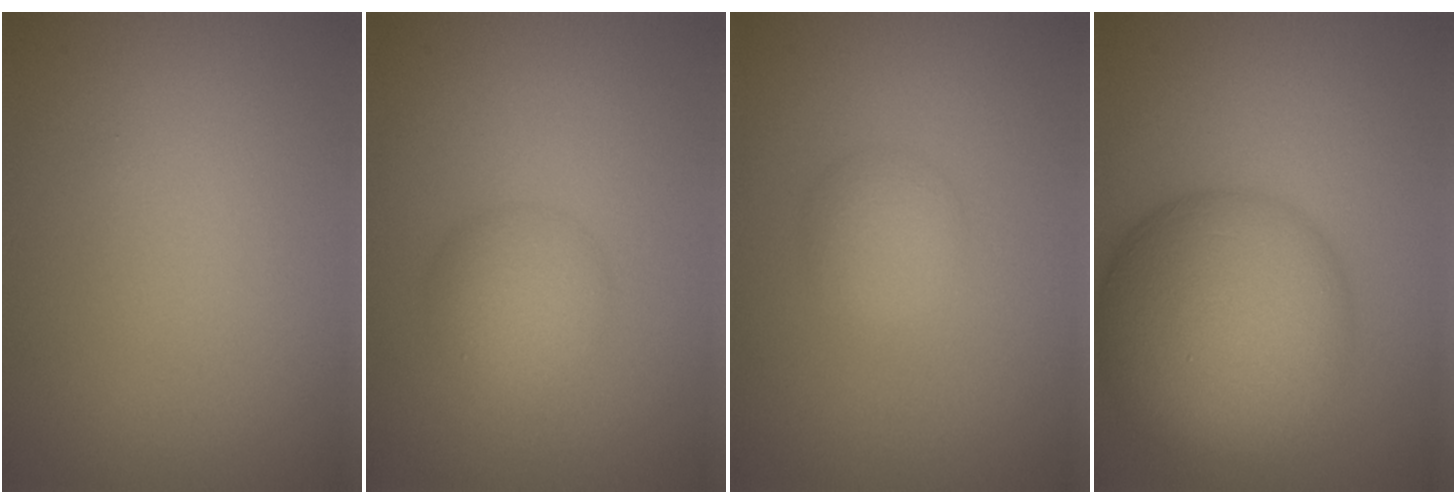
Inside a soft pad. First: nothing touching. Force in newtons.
{"total": 3.1, "press": 3.1, "slide": 0.0}
{"total": 2.2, "press": 2.2, "slide": 0.1}
{"total": 11.1, "press": 11.1, "slide": 0.3}